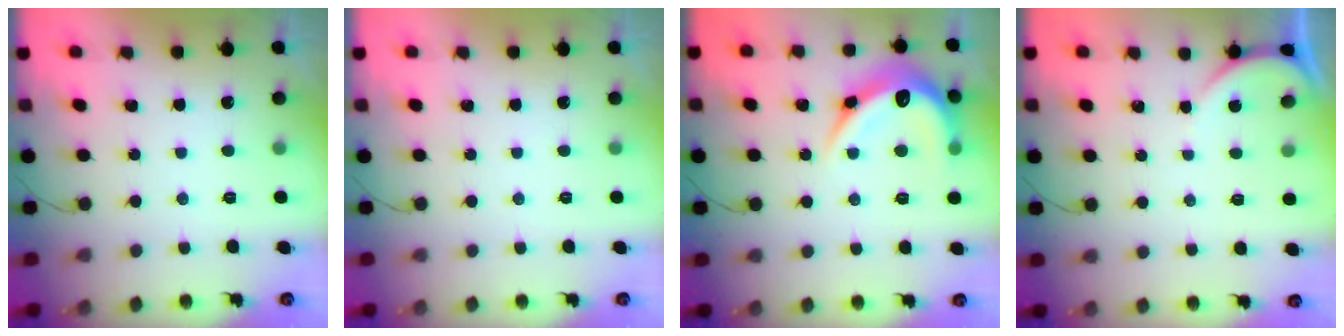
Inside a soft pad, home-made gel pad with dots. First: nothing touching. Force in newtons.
{"total": 0.0}
{"total": 16.7, "press": 16.7, "slide": 0.3}
{"total": 2.8, "press": 2.8, "slide": 0.3}